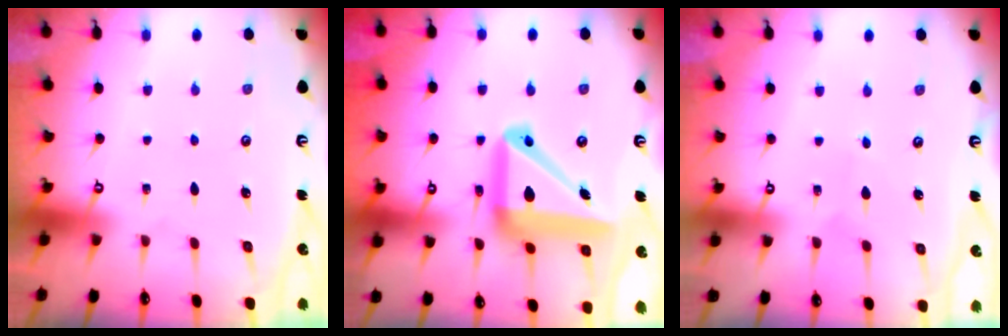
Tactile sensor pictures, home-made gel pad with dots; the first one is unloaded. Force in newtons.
{"total": 18.1, "press": 17.9, "slide": 2.6}
{"total": 1.9, "press": 1.9, "slide": 0.2}